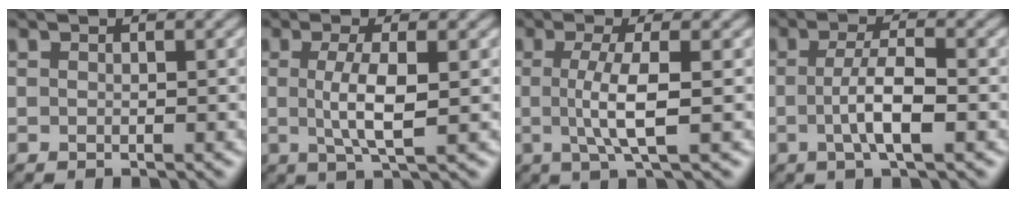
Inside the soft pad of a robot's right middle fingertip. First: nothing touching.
{"total": 3.9, "force": [-0.2, 0.9, 3.7], "torque": [-0.075, 0.000, 0.000]}
{"total": 4.3, "force": [-0.4, 1.0, 4.2], "torque": [-0.080, -0.002, -0.008]}
{"total": 4.0, "force": [-0.8, 1.0, 3.8], "torque": [-0.071, -0.001, -0.013]}